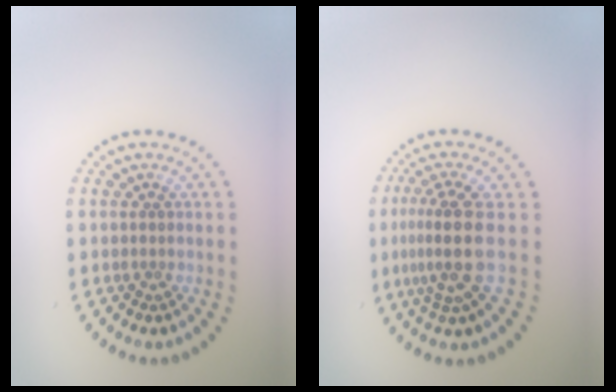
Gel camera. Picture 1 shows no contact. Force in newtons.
{"total": 4.2, "press": 3.1, "slide": 2.8}